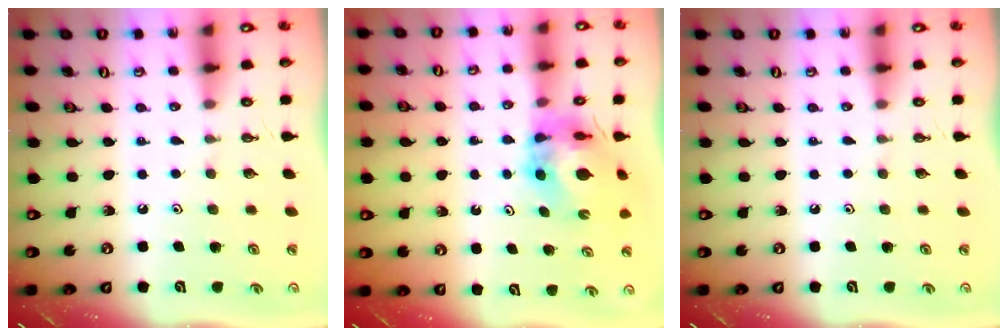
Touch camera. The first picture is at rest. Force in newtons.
{"total": 8.7, "press": 8.7, "slide": 0.9}
{"total": 0.0}